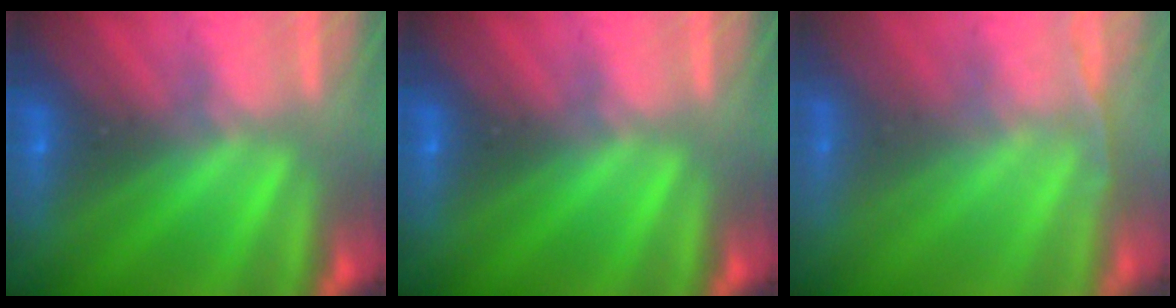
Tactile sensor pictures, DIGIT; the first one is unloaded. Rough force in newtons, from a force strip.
{"total": 0.0}
{"total": 1.0}